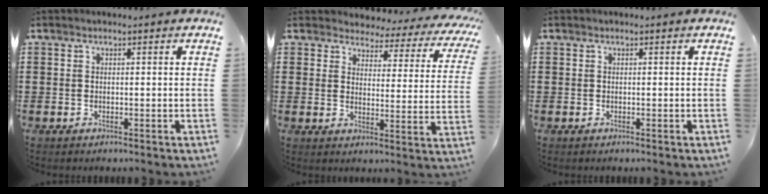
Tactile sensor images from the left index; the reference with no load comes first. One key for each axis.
{"total": 3.1, "fx": 3.0, "fy": 0.8, "fz": 0.3, "tx": -0.028, "ty": -0.024, "tz": 0.046}
{"total": 0.0}